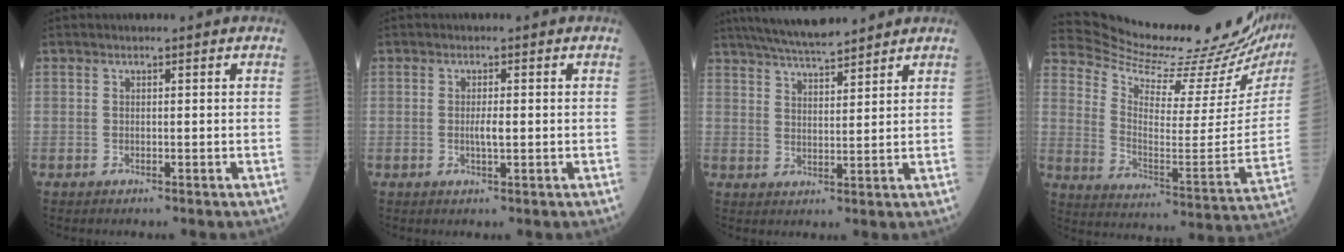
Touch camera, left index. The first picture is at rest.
{"total": 1.9, "force": [-0.1, 0.3, 1.9], "torque": [-0.038, 0.000, -0.002]}
{"total": 9.8, "force": [8.8, 1.0, 4.2], "torque": [-0.075, 0.021, 0.150]}
{"total": 26.8, "force": [25.4, 2.5, 8.1], "torque": [-0.142, -0.110, 0.338]}